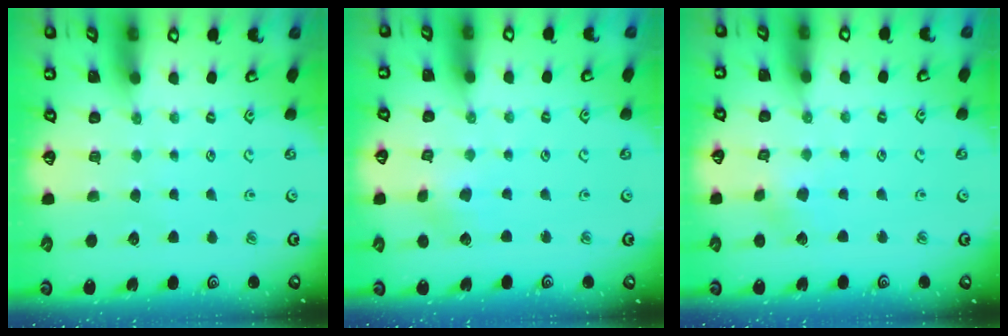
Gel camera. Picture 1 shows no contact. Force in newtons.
{"total": 2.6, "press": 2.6, "slide": 0.3}
{"total": 2.7, "press": 2.7, "slide": 0.3}